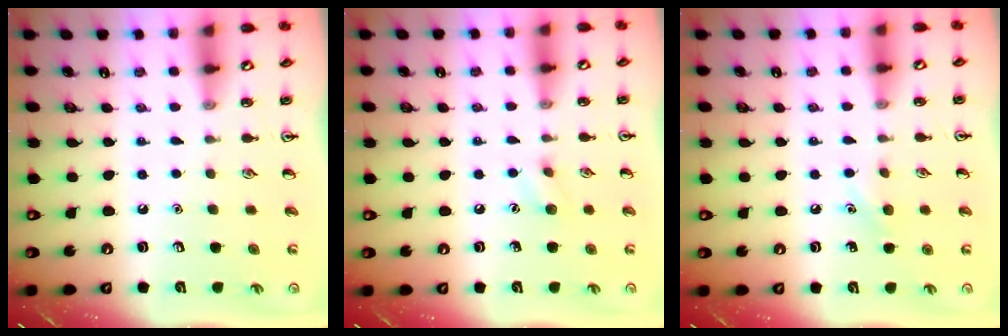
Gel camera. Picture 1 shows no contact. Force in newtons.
{"total": 6.2, "press": 5.9, "slide": 1.9}
{"total": 5.7, "press": 5.4, "slide": 1.9}